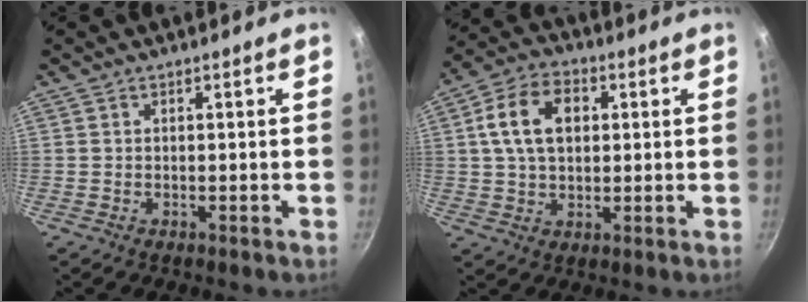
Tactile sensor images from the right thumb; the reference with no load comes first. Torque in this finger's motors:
{"motor_torque": [0.35, 2.68, 1.27, -0.15, 0.18]}